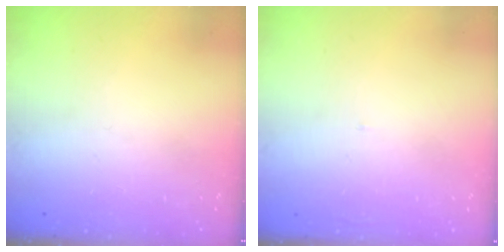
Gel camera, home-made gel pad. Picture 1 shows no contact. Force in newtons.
{"total": 1.7, "press": 1.6, "slide": 0.1}